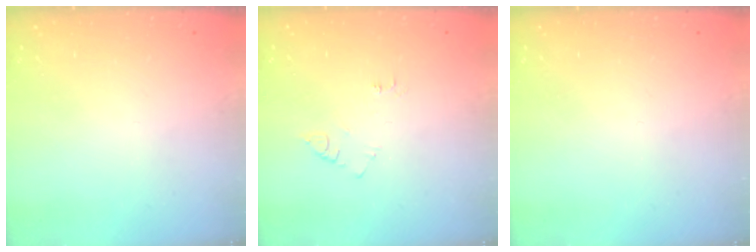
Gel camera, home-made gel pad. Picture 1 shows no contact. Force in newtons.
{"total": 3.7, "press": 3.7, "slide": 0.4}
{"total": 0.0}